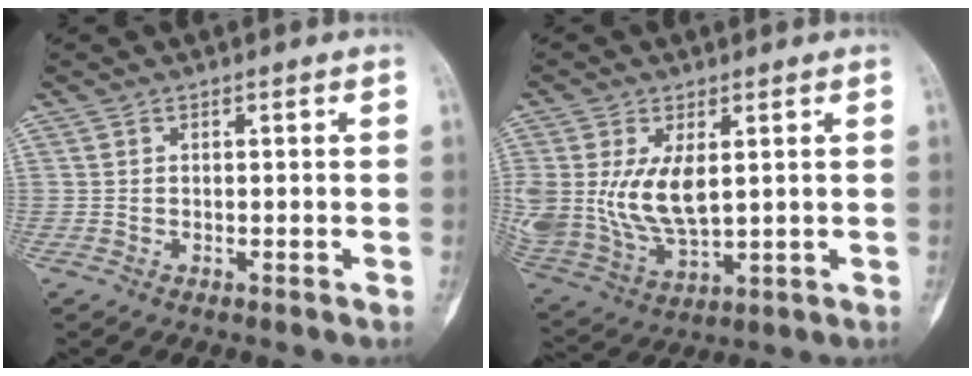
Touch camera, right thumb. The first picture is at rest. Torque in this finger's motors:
{"motor_torque": [-0.04, 2.12, 1.15, 0.17, 0.16]}